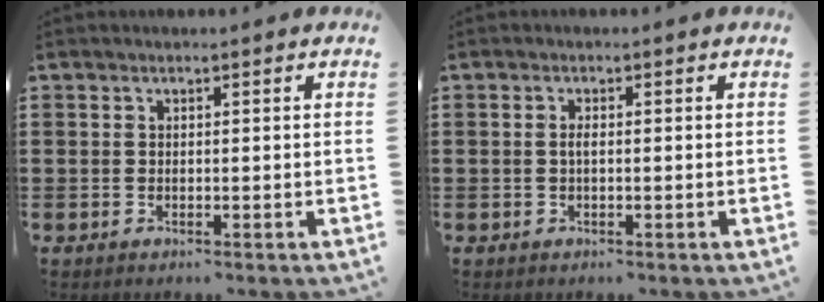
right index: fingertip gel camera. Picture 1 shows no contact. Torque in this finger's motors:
{"motor_torque": [0.26, -0.12, 0.20, 0.06]}